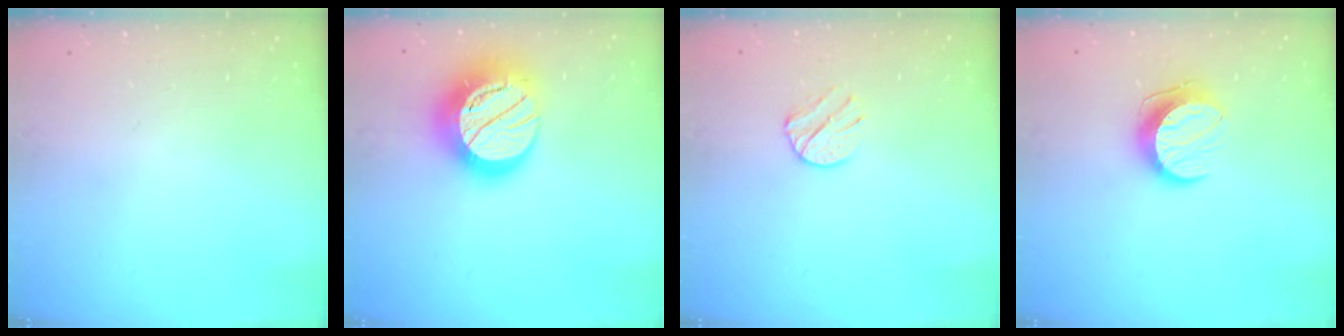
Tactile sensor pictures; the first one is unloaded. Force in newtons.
{"total": 22.0, "press": 22.0, "slide": 1.7}
{"total": 7.5, "press": 7.5, "slide": 1.1}
{"total": 10.3, "press": 10.2, "slide": 0.4}